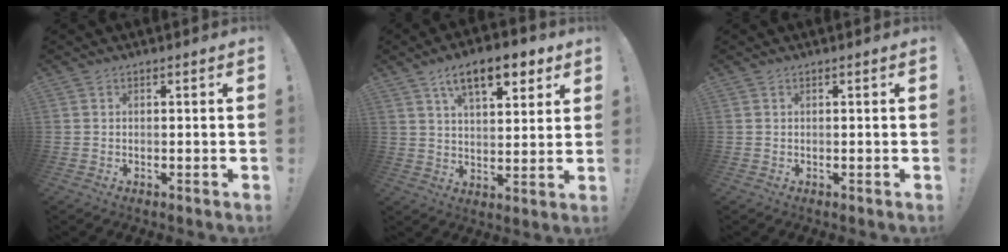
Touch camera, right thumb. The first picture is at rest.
{"total": 12.8, "force": [7.2, 5.3, 9.1], "torque": [-0.134, -0.025, 0.121]}
{"total": 0.0}